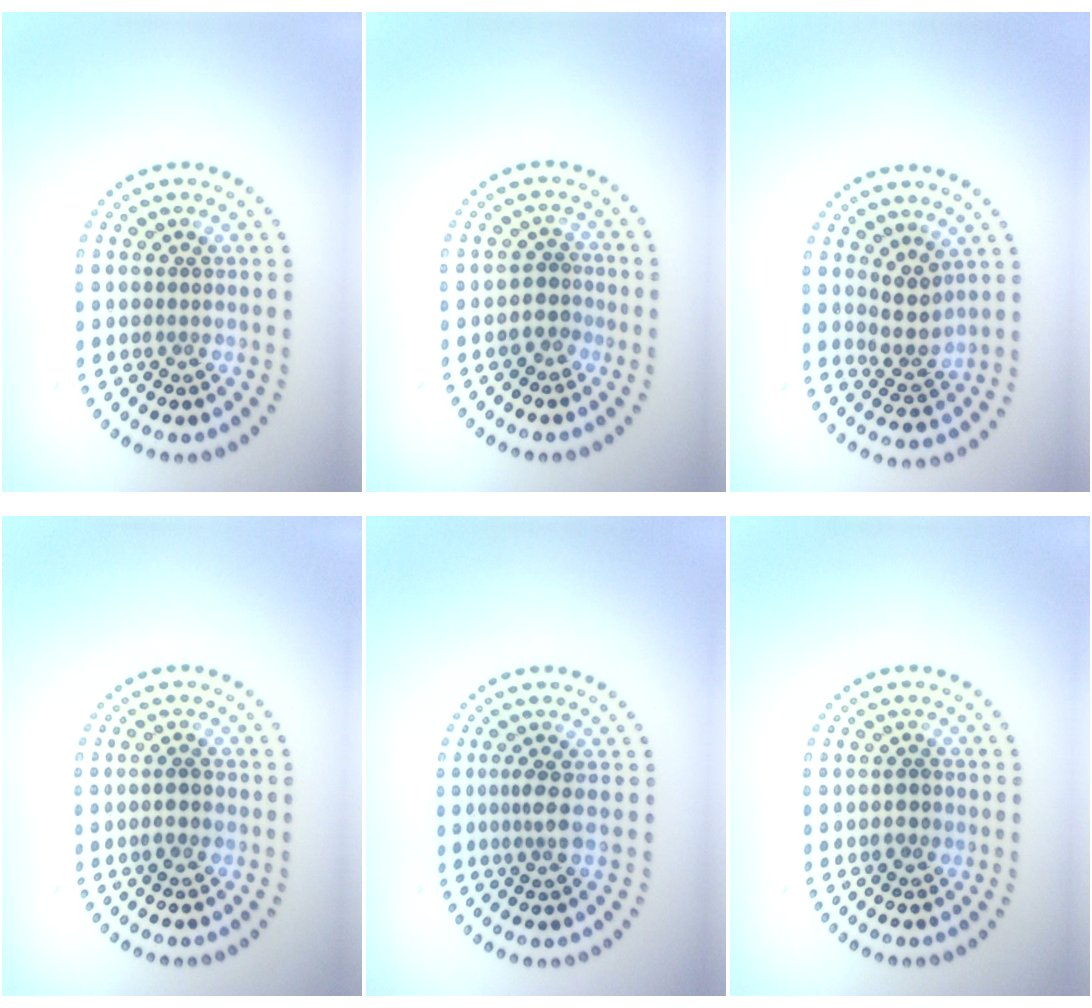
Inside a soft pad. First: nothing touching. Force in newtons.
{"total": 1.9, "press": 1.4, "slide": 1.2}
{"total": 2.8, "press": 2.2, "slide": 1.7}
{"total": 1.5, "press": 1.3, "slide": 0.7}
{"total": 1.7, "press": 1.4, "slide": 1.1}
{"total": 1.3, "press": 1.2, "slide": 0.4}